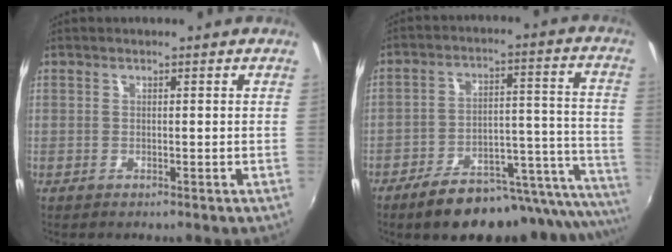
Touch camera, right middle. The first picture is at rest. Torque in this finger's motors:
{"motor_torque": [1.13, -1.01, 0.22, 0.14]}